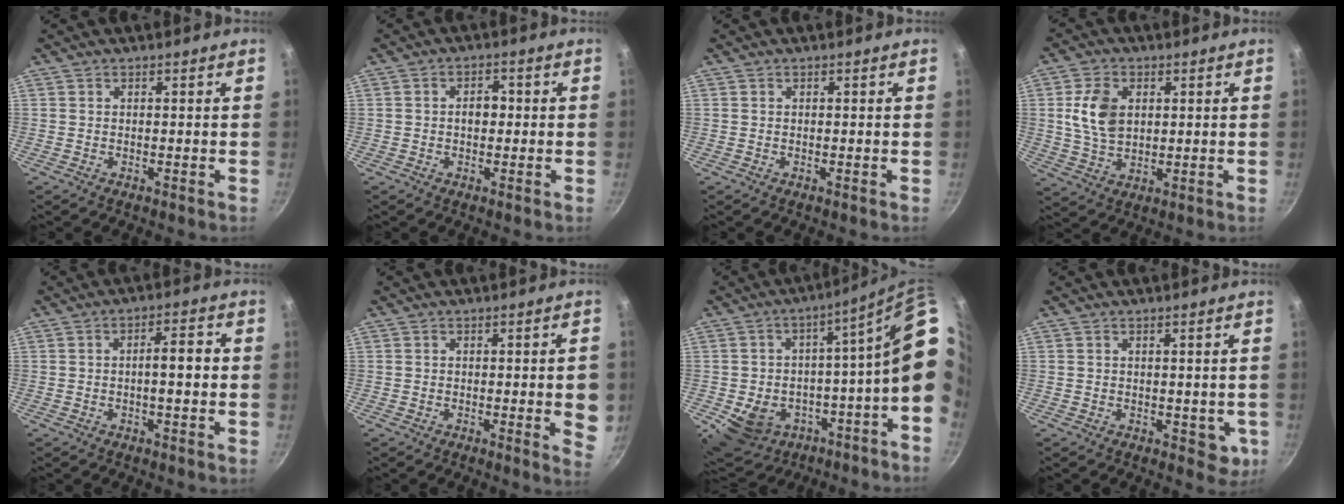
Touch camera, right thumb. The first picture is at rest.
{"total": 3.3, "force": [-0.1, 2.3, 2.4], "torque": [-0.016, 0.011, -0.004]}
{"total": 0.0}
{"total": 9.1, "force": [1.9, 6.2, 6.3], "torque": [-0.106, -0.005, 0.038]}
{"total": 5.4, "force": [-0.5, 1.7, 5.1], "torque": [-0.071, 0.021, -0.009]}
{"total": 6.8, "force": [-0.4, 2.0, 6.4], "torque": [-0.061, -0.005, -0.006]}
{"total": 21.2, "force": [-4.8, 11.3, 17.3], "torque": [-0.214, 0.048, -0.043]}
{"total": 4.3, "force": [-0.8, 2.7, 3.2], "torque": [-0.022, 0.002, -0.006]}